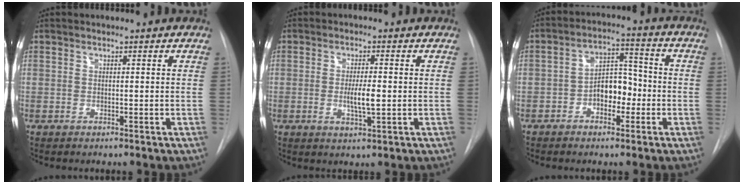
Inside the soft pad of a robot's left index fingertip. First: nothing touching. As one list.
[{"total": 4.2, "force": [-0.4, 0.7, 4.1], "torque": [-0.075, -0.005, -0.006]}, {"total": 6.6, "force": [-2.1, 3.8, 5.0], "torque": [-0.082, 0.025, -0.039]}]